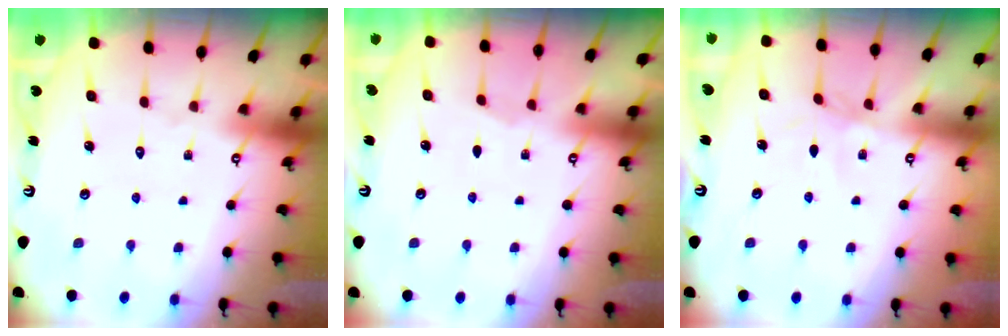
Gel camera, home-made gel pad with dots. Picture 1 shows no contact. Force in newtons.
{"total": 1.6, "press": 1.6, "slide": 0.4}
{"total": 1.7, "press": 1.7, "slide": 0.2}